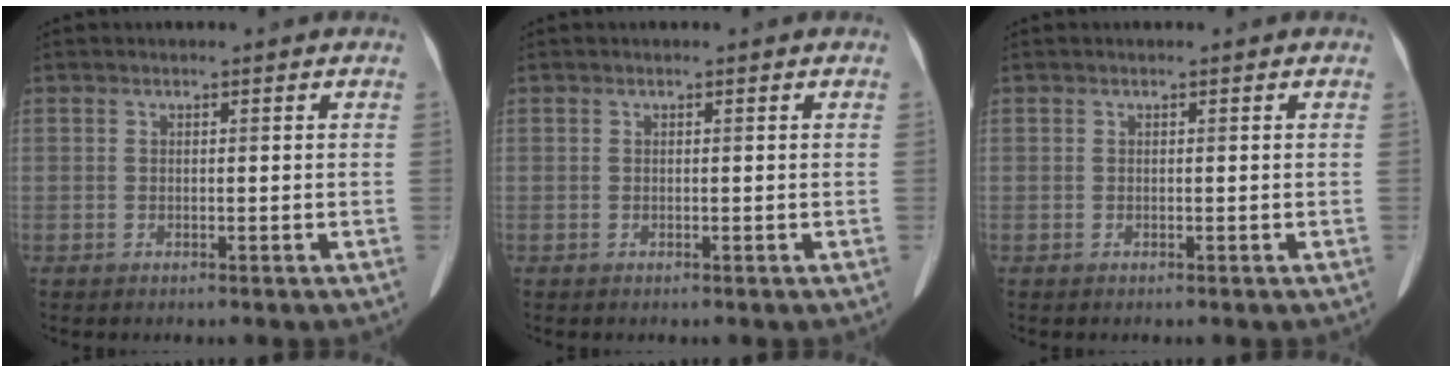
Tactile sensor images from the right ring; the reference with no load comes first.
{"total": 0.0}
{"total": 0.0}